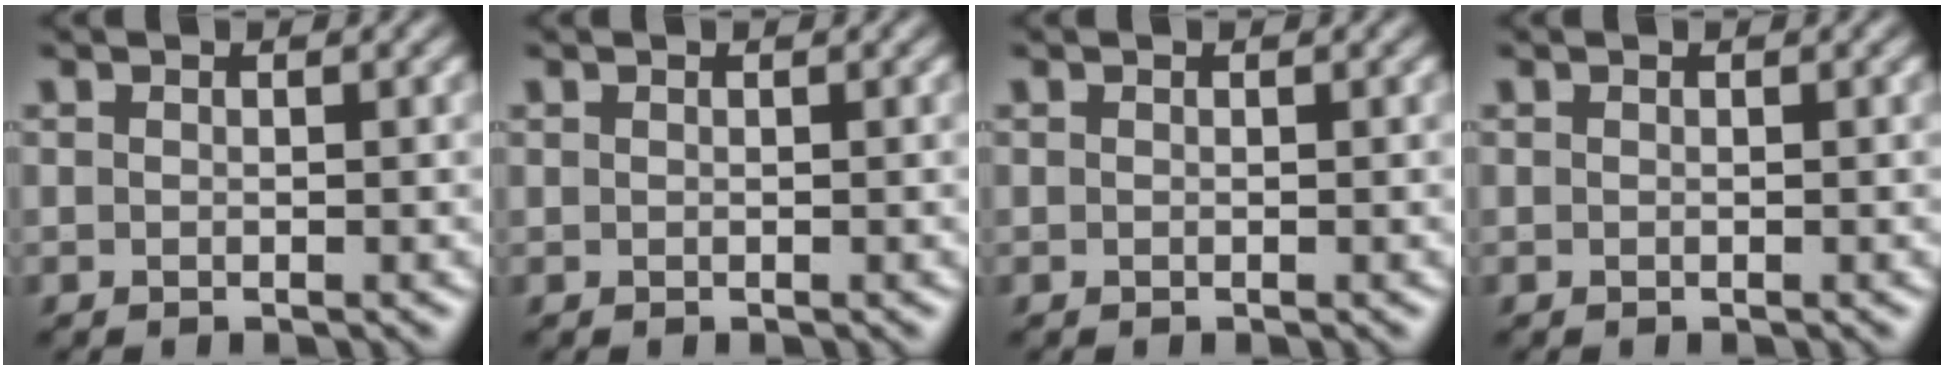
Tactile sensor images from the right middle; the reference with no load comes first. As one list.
[{"total": 0.0}, {"total": 0.0}, {"total": 0.0}]